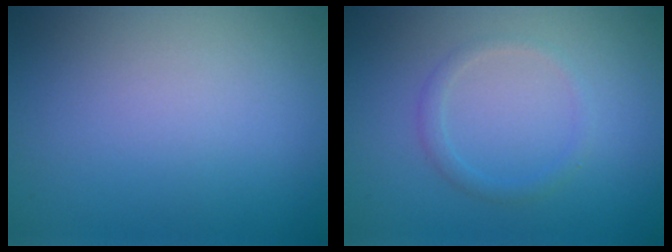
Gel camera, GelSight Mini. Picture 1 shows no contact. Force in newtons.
{"total": 1.4, "press": 1.4, "slide": 0.1}